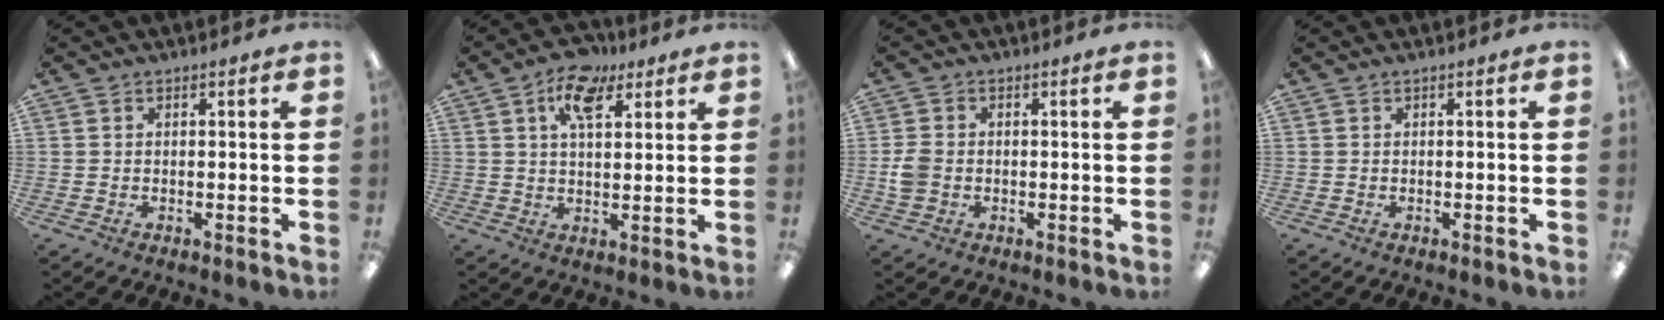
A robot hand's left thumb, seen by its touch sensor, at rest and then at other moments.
{"total": 9.9, "force": [5.2, 5.0, 6.8], "torque": [-0.110, -0.010, 0.091]}
{"total": 4.5, "force": [-0.7, 3.6, 2.7], "torque": [-0.051, 0.009, -0.011]}
{"total": 0.0}